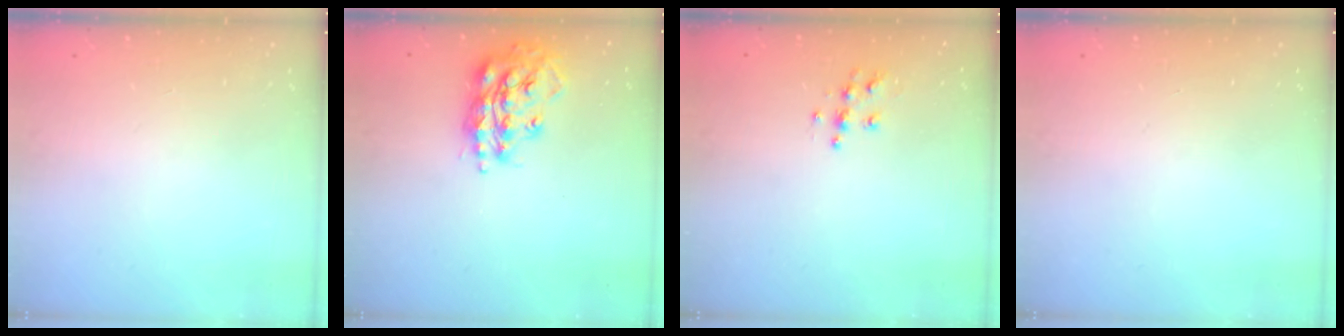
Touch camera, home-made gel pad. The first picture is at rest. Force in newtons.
{"total": 17.0, "press": 16.9, "slide": 1.4}
{"total": 6.6, "press": 6.6, "slide": 0.3}
{"total": 0.0}